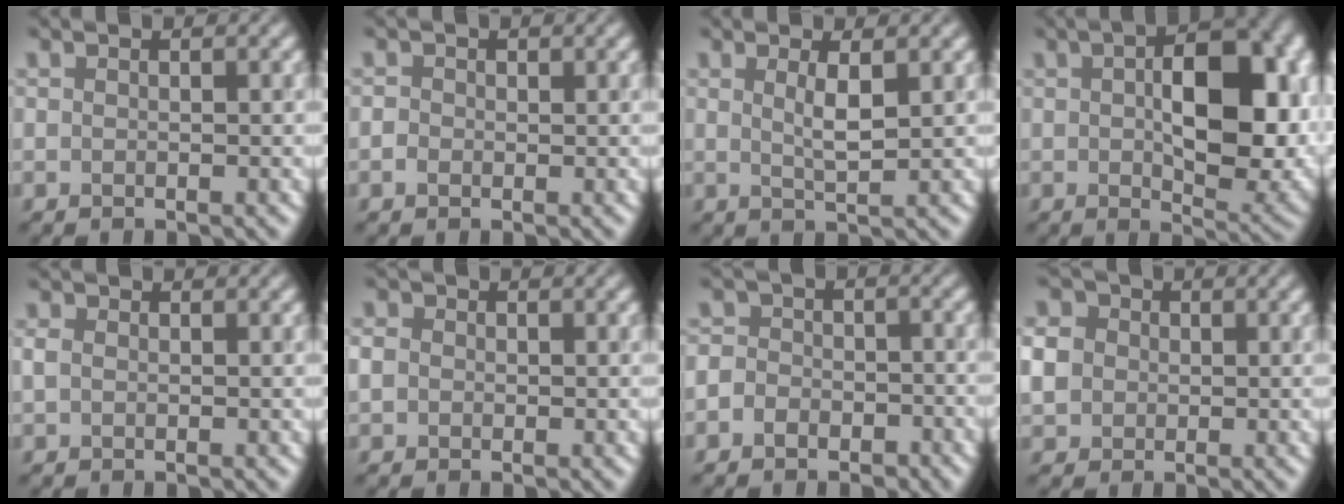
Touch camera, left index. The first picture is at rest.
{"total": 0.9, "force": [-0.2, 0.8, 0.3], "torque": [-0.008, -0.001, -0.008]}
{"total": 2.2, "force": [0.8, 0.4, 2.0], "torque": [-0.039, -0.003, 0.014]}
{"total": 11.4, "force": [0.6, 5.9, 9.7], "torque": [-0.131, -0.004, 0.015]}
{"total": 0.9, "force": [0.0, 0.7, 0.6], "torque": [-0.014, 0.001, -0.002]}
{"total": 2.5, "force": [0.4, 2.2, 1.1], "torque": [-0.012, 0.010, -0.010]}
{"total": 3.5, "force": [-1.7, 2.8, 1.1], "torque": [0.009, 0.009, -0.043]}
{"total": 4.4, "force": [0.3, 3.9, 1.9], "torque": [-0.053, 0.020, 0.000]}